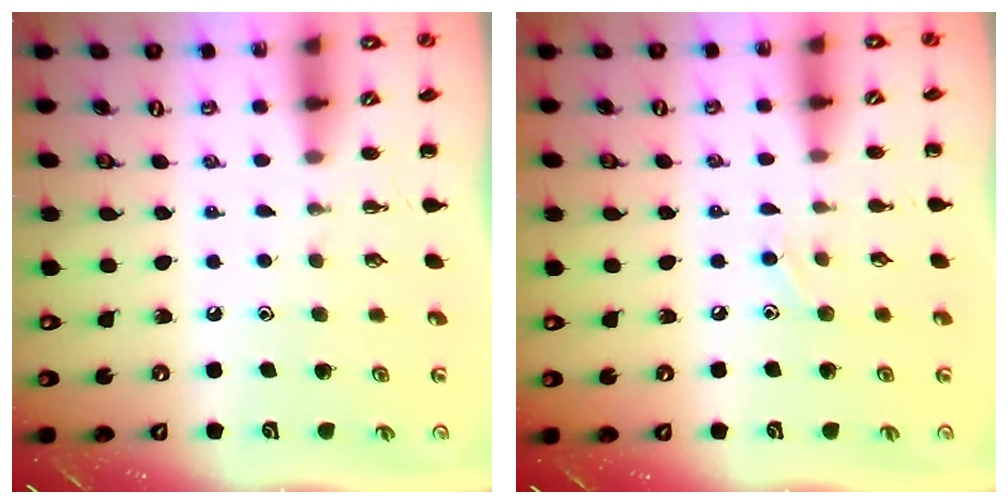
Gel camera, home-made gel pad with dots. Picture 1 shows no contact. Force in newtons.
{"total": 6.3, "press": 5.9, "slide": 2.1}